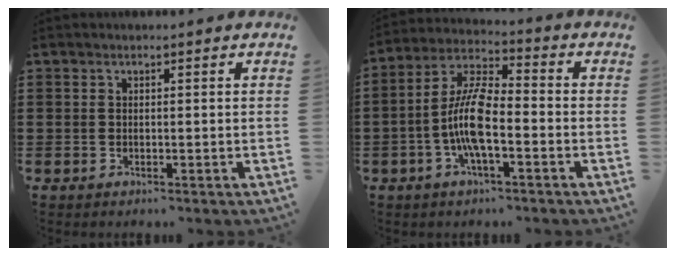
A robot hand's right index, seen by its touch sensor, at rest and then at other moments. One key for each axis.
{"total": 9.5, "fx": -2.4, "fy": 2.8, "fz": 8.8, "tx": -0.203, "ty": -0.013, "tz": -0.052}